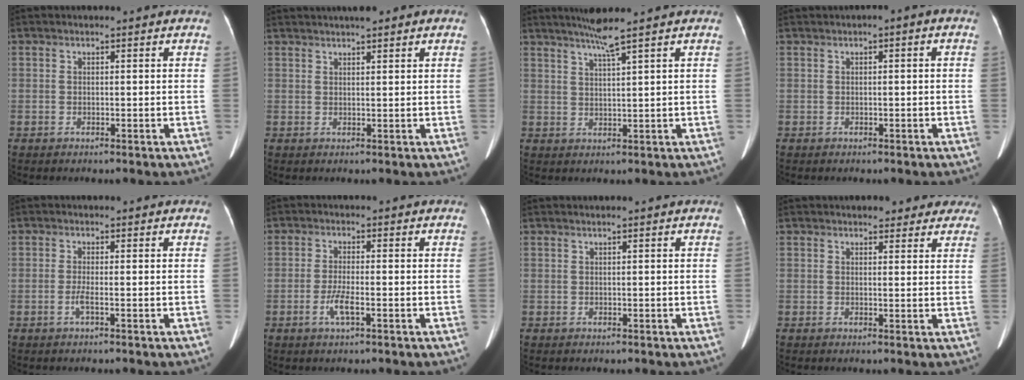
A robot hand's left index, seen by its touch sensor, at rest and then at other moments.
{"total": 4.5, "force": [3.4, 1.0, 2.6], "torque": [-0.037, 0.029, 0.052]}
{"total": 3.7, "force": [2.7, -1.3, 2.1], "torque": [-0.042, -0.004, 0.055]}
{"total": 1.0, "force": [-0.2, 0.7, 0.7], "torque": [-0.007, 0.008, -0.005]}
{"total": 1.3, "force": [-0.6, -0.2, 1.2], "torque": [-0.027, -0.001, -0.011]}
{"total": 3.2, "force": [-1.3, 0.4, 2.9], "torque": [-0.063, -0.003, -0.026]}
{"total": 0.0}
{"total": 5.7, "force": [4.8, 2.5, 2.0], "torque": [0.001, 0.005, 0.048]}